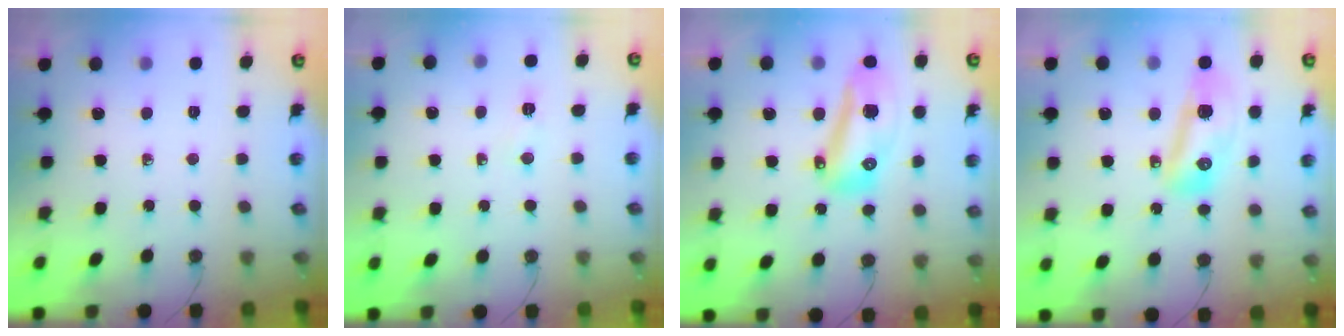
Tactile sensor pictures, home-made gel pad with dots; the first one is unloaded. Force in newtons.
{"total": 3.8, "press": 3.7, "slide": 0.5}
{"total": 18.8, "press": 15.6, "slide": 10.4}
{"total": 10.7, "press": 10.6, "slide": 1.5}